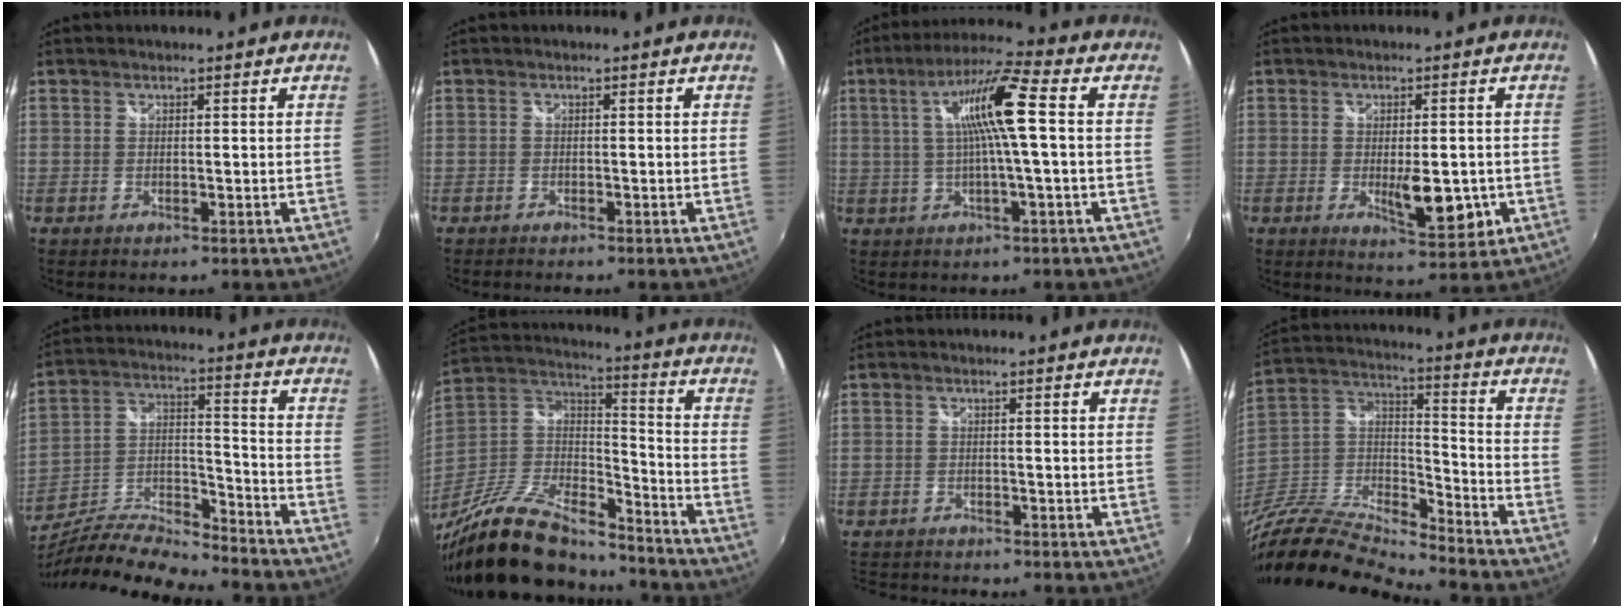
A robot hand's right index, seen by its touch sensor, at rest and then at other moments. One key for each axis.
{"total": 1.2, "fx": -1.2, "fy": 0.2, "fz": 0.3, "tx": -0.009, "ty": -0.009, "tz": -0.021}
{"total": 10.8, "fx": 1.7, "fy": 0.1, "fz": 10.7, "tx": -0.195, "ty": 0.015, "tz": 0.030}
{"total": 7.9, "fx": -1.8, "fy": 2.8, "fz": 7.1, "tx": -0.105, "ty": -0.020, "tz": -0.021}
{"total": 16.6, "fx": -14.1, "fy": 3.0, "fz": 8.3, "tx": -0.166, "ty": -0.006, "tz": -0.250}
{"total": 25.5, "fx": -19.7, "fy": 8.6, "fz": 13.7, "tx": -0.277, "ty": -0.011, "tz": -0.335}
{"total": 5.6, "fx": -5.4, "fy": 1.0, "fz": 1.2, "tx": -0.045, "ty": -0.017, "tz": -0.094}
{"total": 18.0, "fx": -15.5, "fy": 3.2, "fz": 8.5, "tx": -0.190, "ty": -0.009, "tz": -0.309}